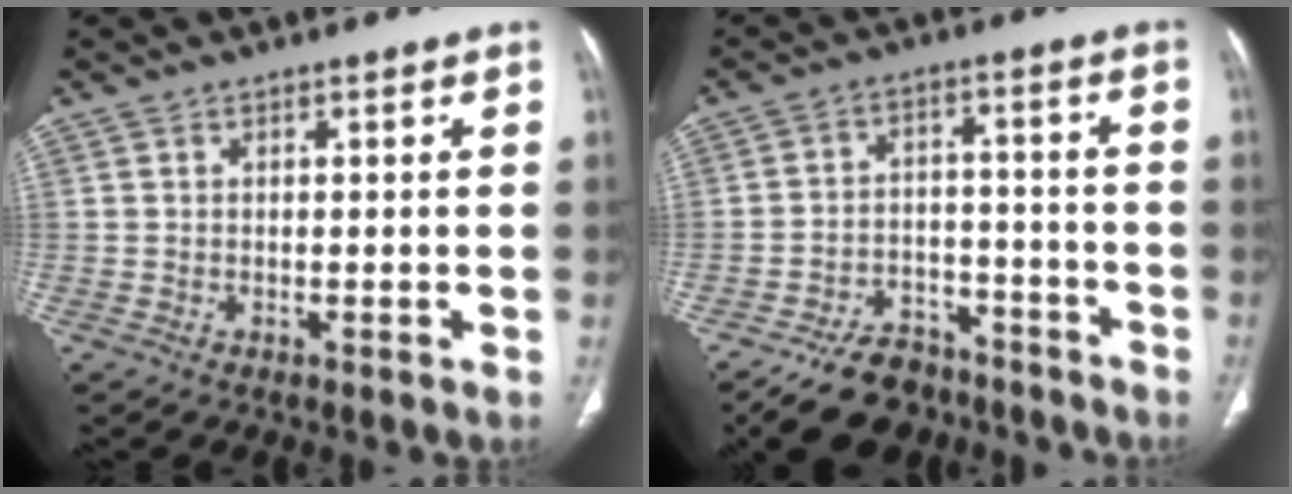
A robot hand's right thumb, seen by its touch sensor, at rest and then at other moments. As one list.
[{"total": 13.0, "force": [-10.3, 7.1, 3.7], "torque": [-0.042, 0.070, -0.160]}]